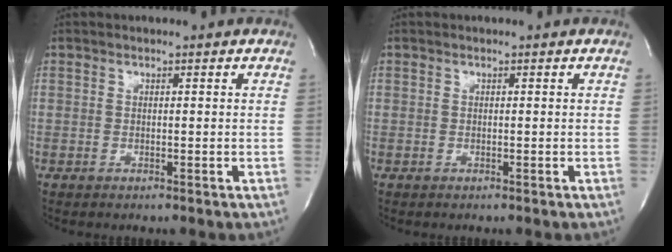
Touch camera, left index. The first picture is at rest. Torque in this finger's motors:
{"motor_torque": [-0.02, 0.00, 0.00, -0.01]}